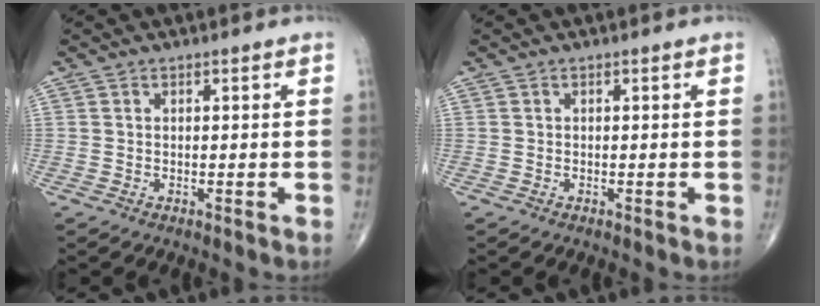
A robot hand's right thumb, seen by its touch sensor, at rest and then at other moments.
{"total": 0.0}